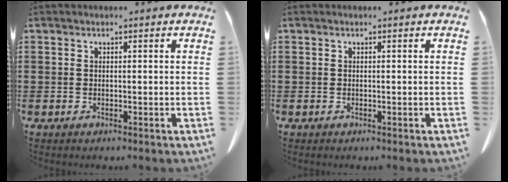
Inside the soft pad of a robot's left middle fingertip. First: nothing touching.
{"total": 0.0}